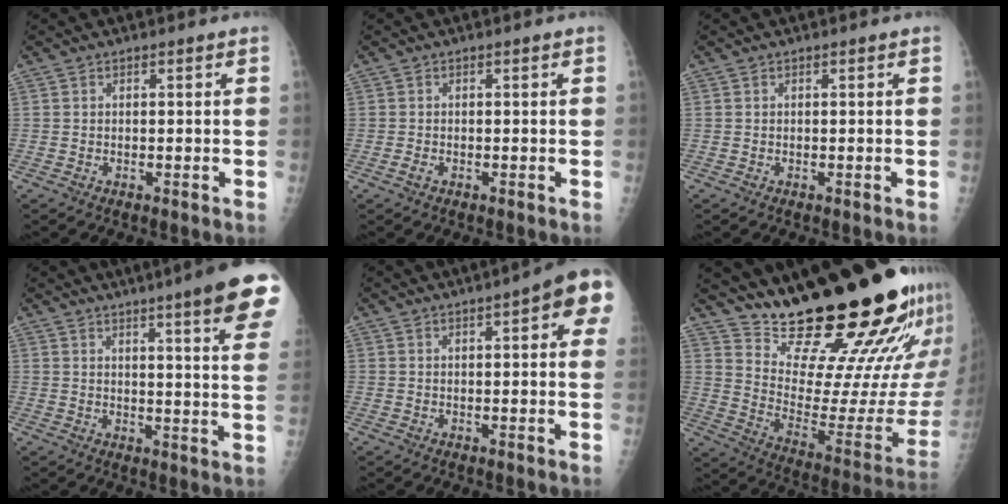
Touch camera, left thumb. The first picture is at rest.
{"total": 1.0, "force": [-0.4, 0.5, 0.8], "torque": [-0.021, 0.010, -0.004]}
{"total": 0.0}
{"total": 15.9, "force": [10.0, 1.2, 12.3], "torque": [-0.138, -0.037, 0.111]}
{"total": 10.2, "force": [4.1, 2.7, 8.9], "torque": [-0.084, -0.001, 0.039]}
{"total": 28.8, "force": [22.8, 6.7, 16.2], "torque": [-0.220, -0.166, 0.326]}